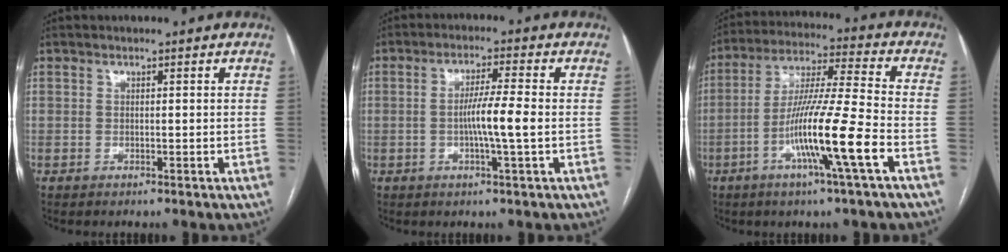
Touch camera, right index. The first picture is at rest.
{"total": 5.8, "force": [-0.8, -0.5, 5.7], "torque": [-0.102, 0.000, -0.019]}
{"total": 14.0, "force": [-5.2, -1.2, 12.9], "torque": [-0.241, -0.010, -0.101]}